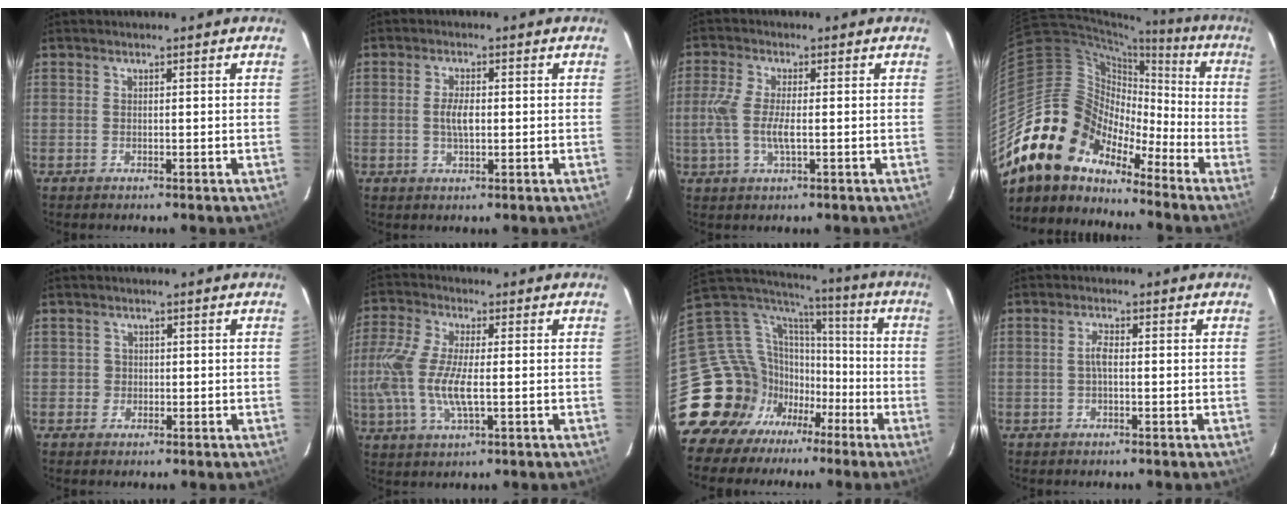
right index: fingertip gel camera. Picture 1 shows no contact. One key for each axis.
{"total": 3.5, "fx": -0.2, "fy": 1.4, "fz": 3.2, "tx": -0.061, "ty": 0.002, "tz": -0.001}
{"total": 6.3, "fx": -0.8, "fy": 2.0, "fz": 5.9, "tx": -0.129, "ty": -0.002, "tz": -0.016}
{"total": 15.8, "fx": -12.2, "fy": 9.0, "fz": 4.5, "tx": -0.093, "ty": 0.034, "tz": -0.238}
{"total": 1.7, "fx": -0.3, "fy": 1.7, "fz": 0.0, "tx": 0.003, "ty": 0.004, "tz": -0.004}
{"total": 12.6, "fx": -1.1, "fy": 4.4, "fz": 11.7, "tx": -0.254, "ty": -0.003, "tz": -0.025}
{"total": 20.5, "fx": -11.6, "fy": 16.3, "fz": 4.6, "tx": -0.130, "ty": 0.066, "tz": -0.193}
{"total": 2.0, "fx": -0.3, "fy": 0.7, "fz": 1.8, "tx": -0.038, "ty": 0.007, "tz": -0.006}